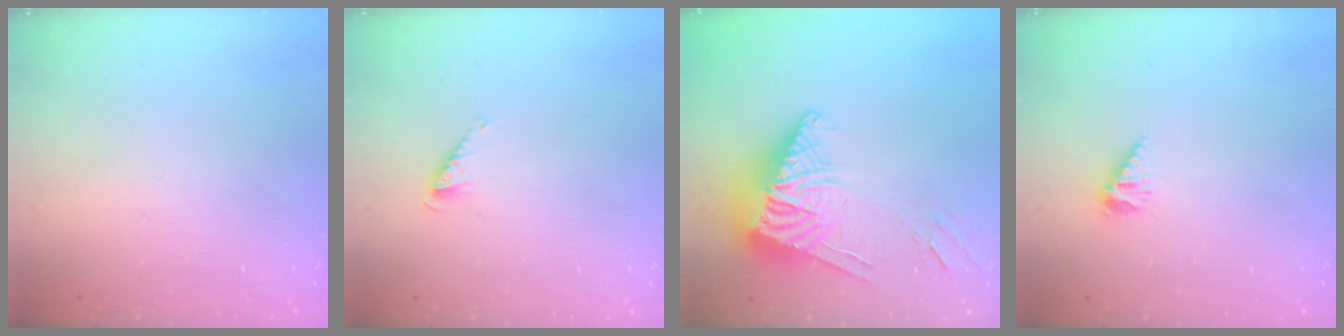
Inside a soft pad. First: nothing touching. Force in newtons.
{"total": 3.0, "press": 3.0, "slide": 0.4}
{"total": 12.1, "press": 12.0, "slide": 1.5}
{"total": 2.8, "press": 2.8, "slide": 0.5}